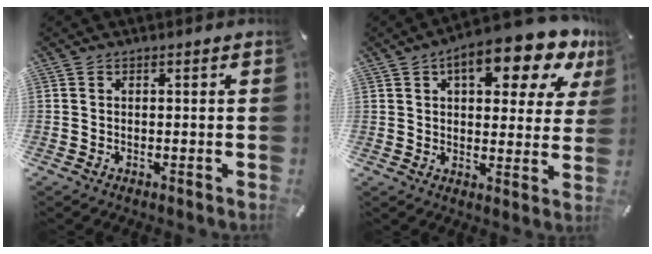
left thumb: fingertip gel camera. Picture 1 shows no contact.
{"total": 14.4, "force": [8.5, 6.1, 9.9], "torque": [-0.133, -0.045, 0.135]}